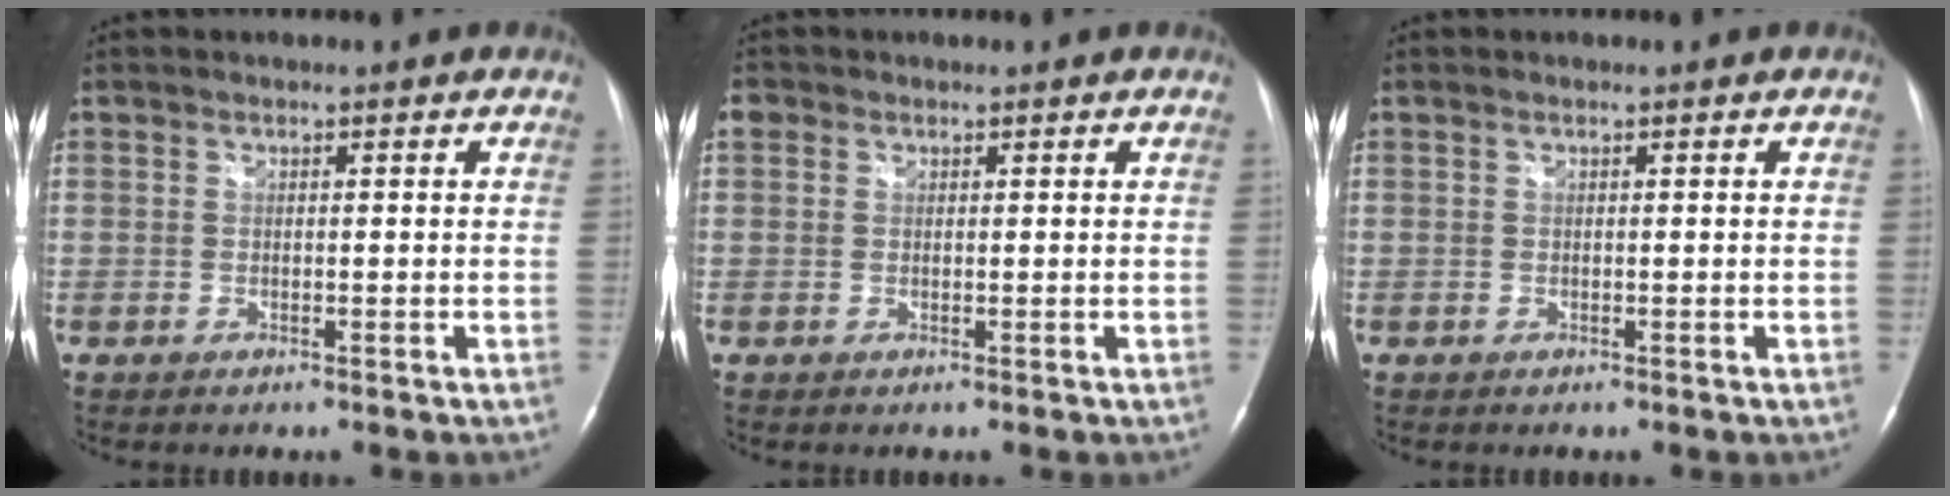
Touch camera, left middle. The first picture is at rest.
{"total": 1.7, "force": [0.7, 1.5, 0.4], "torque": [-0.006, 0.014, 0.011]}
{"total": 0.0}